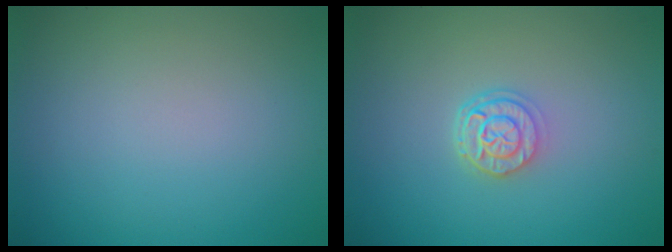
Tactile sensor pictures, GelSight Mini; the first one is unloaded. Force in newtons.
{"total": 2.6, "press": 2.1, "slide": 1.5}